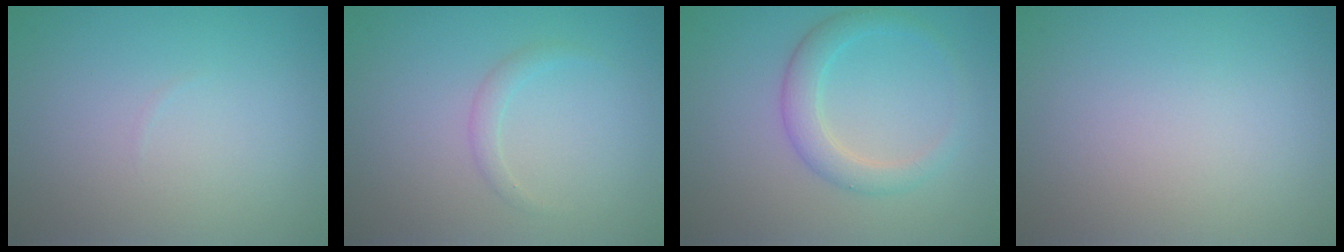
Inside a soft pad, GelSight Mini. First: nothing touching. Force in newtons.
{"total": 1.1, "press": 1.1, "slide": 0.0}
{"total": 2.9, "press": 2.9, "slide": 0.1}
{"total": 0.0}